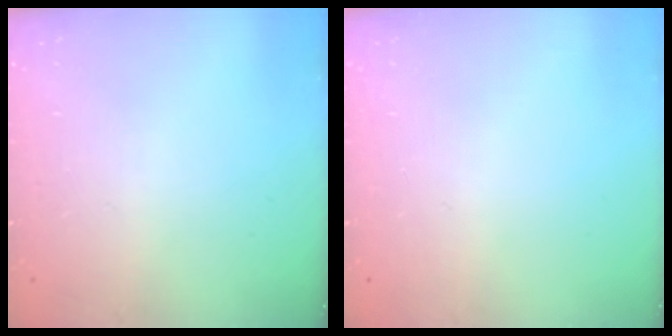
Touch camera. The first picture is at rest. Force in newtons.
{"total": 0.0}